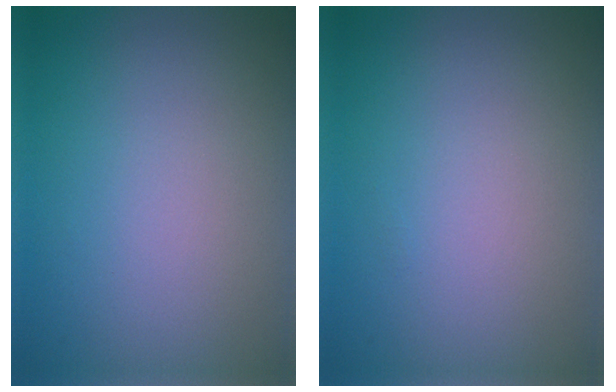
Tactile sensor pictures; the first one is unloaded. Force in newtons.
{"total": 0.0}